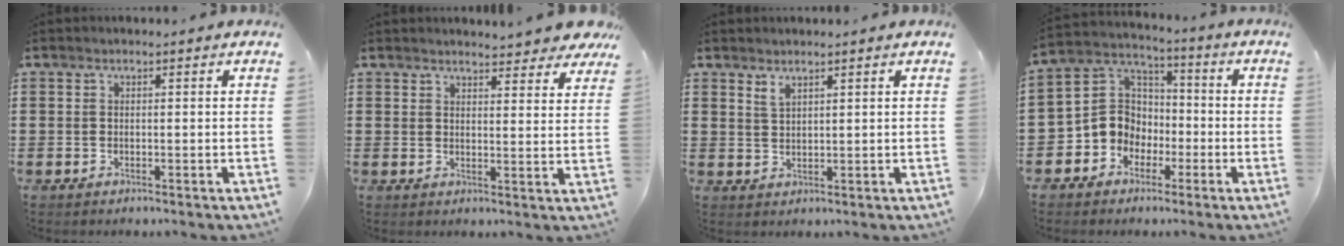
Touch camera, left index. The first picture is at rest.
{"total": 4.4, "force": [4.2, 0.3, 1.1], "torque": [-0.028, -0.014, 0.077]}
{"total": 1.8, "force": [1.4, 0.6, 1.0], "torque": [-0.023, 0.002, 0.027]}
{"total": 7.6, "force": [-2.0, 7.0, 2.0], "torque": [-0.084, 0.004, -0.045]}